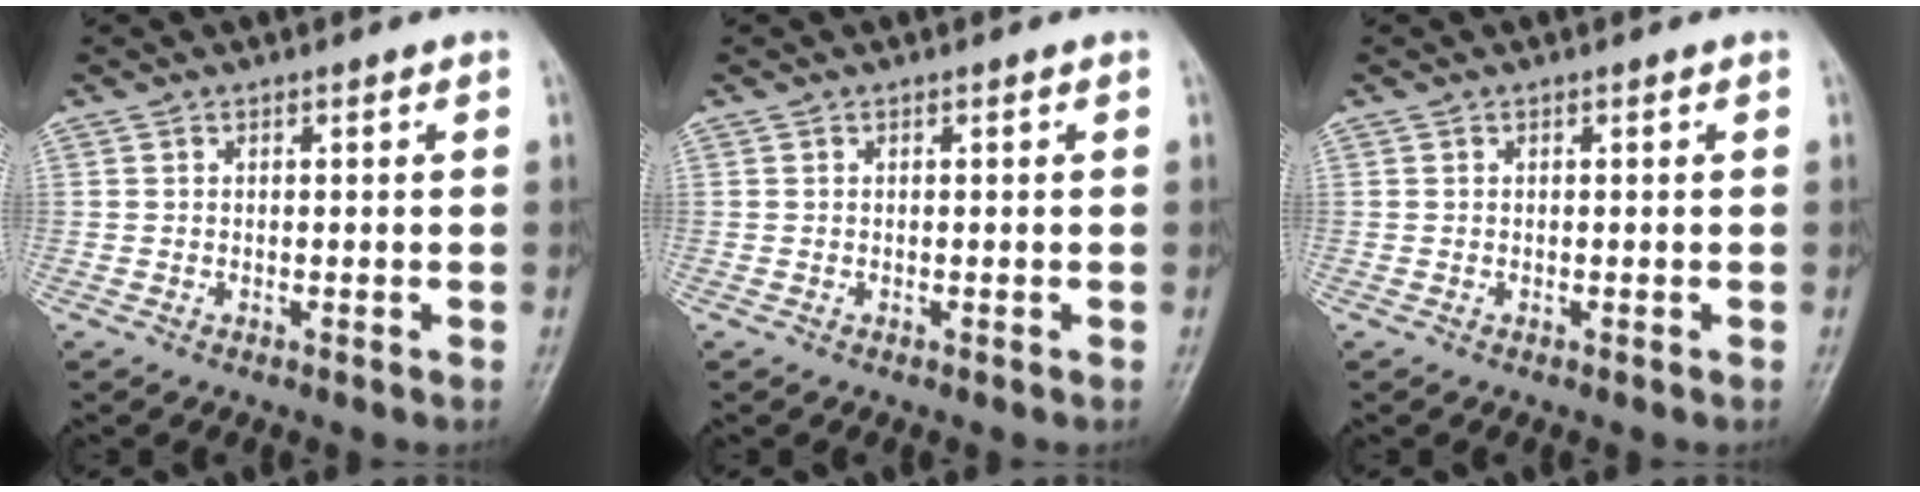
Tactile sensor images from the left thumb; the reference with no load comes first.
{"total": 0.0}
{"total": 0.0}